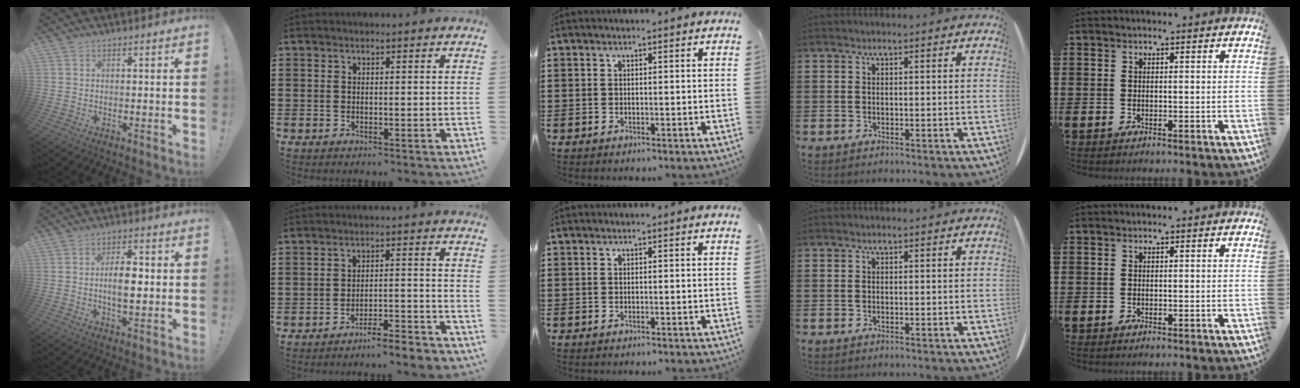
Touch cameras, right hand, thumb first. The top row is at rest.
{"thumb": {"total": 8.1, "force": [-0.4, 3.9, 7.1], "torque": [-0.122, 0.004, -0.013]}, "index": {"total": 4.2, "force": [-4.0, -0.4, 0.9], "torque": [-0.020, -0.005, -0.082]}}